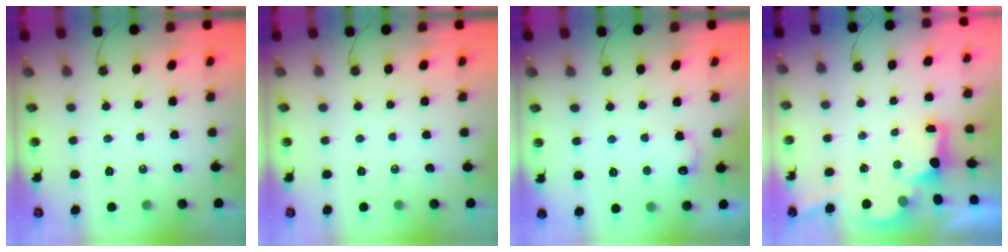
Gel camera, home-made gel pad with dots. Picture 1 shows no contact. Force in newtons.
{"total": 0.0}
{"total": 7.3, "press": 7.3, "slide": 0.6}
{"total": 2.6, "press": 2.5, "slide": 0.8}